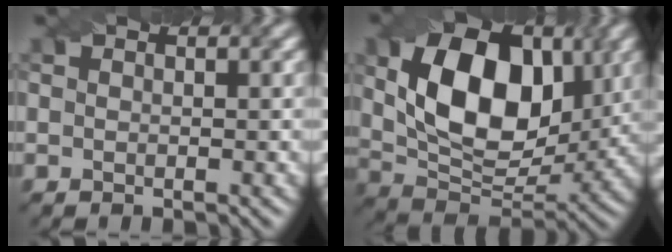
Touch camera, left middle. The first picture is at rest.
{"total": 12.0, "force": [2.6, 7.6, 8.9], "torque": [-0.155, -0.004, 0.048]}